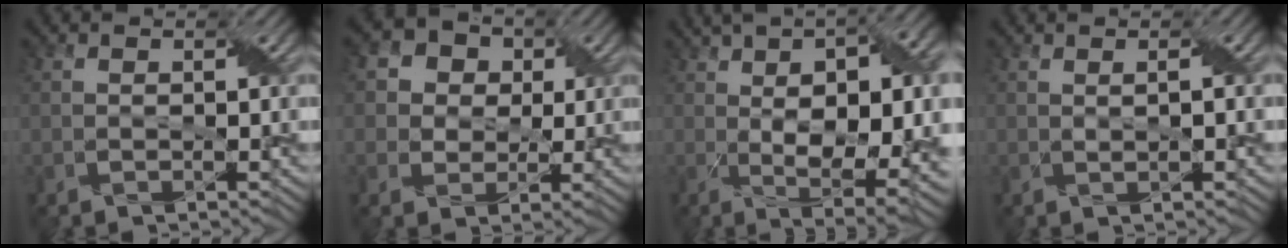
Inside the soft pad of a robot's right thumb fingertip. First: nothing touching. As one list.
[{"total": 6.2, "force": [2.0, 5.4, 2.3], "torque": [-0.073, 0.015, 0.024]}, {"total": 18.3, "force": [2.2, 8.1, 16.3], "torque": [-0.254, 0.022, 0.054]}, {"total": 1.3, "force": [0.4, 0.1, 1.2], "torque": [-0.022, 0.003, 0.007]}]